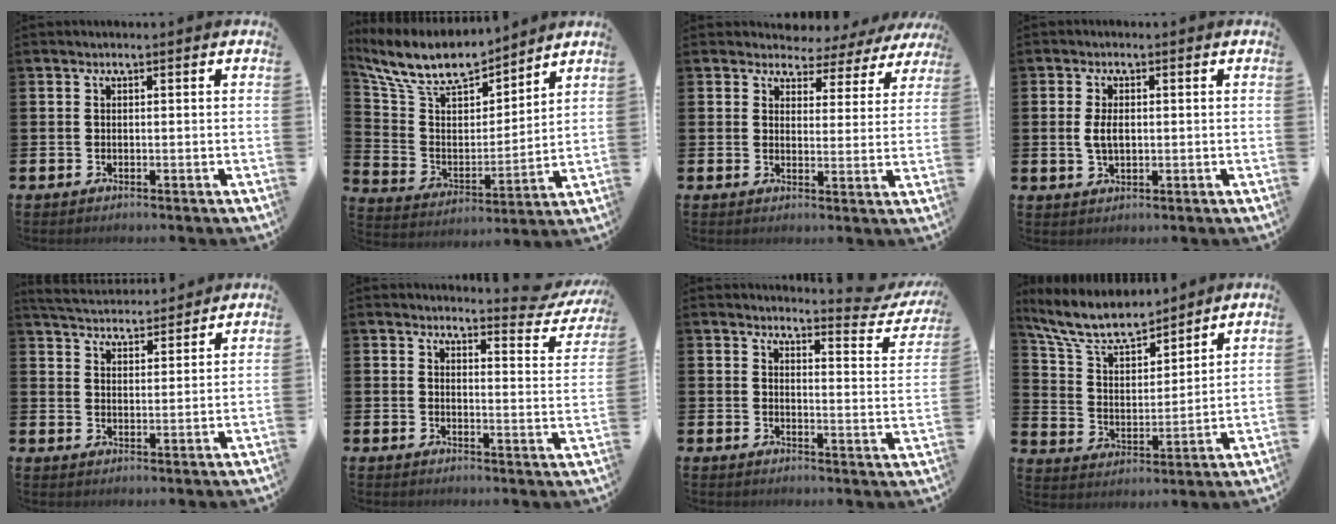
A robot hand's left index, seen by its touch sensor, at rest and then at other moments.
{"total": 11.0, "force": [10.0, 3.2, 3.2], "torque": [-0.106, -0.066, 0.176]}
{"total": 3.1, "force": [2.5, 1.8, -0.1], "torque": [-0.009, -0.028, 0.037]}
{"total": 3.1, "force": [0.3, 1.8, 2.5], "torque": [-0.037, 0.002, 0.001]}
{"total": 4.7, "force": [4.7, 0.6, 0.0], "torque": [-0.018, -0.029, 0.083]}
{"total": 3.3, "force": [3.3, 0.4, 0.5], "torque": [0.003, -0.032, 0.049]}
{"total": 3.5, "force": [3.4, 0.3, 0.7], "torque": [-0.004, -0.037, 0.049]}
{"total": 9.6, "force": [8.4, 2.6, 3.7], "torque": [-0.108, -0.046, 0.151]}